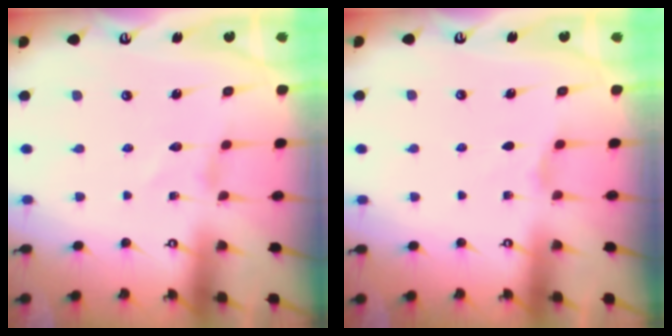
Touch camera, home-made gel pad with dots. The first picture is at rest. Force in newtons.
{"total": 2.2, "press": 2.2, "slide": 0.4}